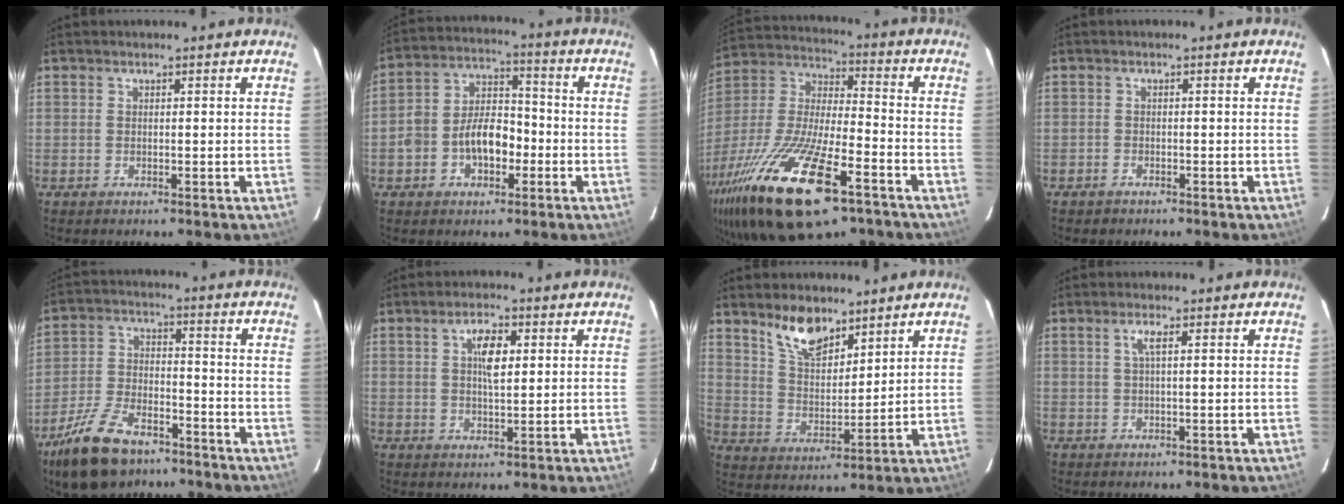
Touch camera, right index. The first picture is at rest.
{"total": 10.2, "force": [-3.2, 6.5, 7.2], "torque": [-0.139, 0.026, -0.050]}
{"total": 28.5, "force": [-16.4, 9.3, 21.3], "torque": [-0.426, -0.056, -0.286]}
{"total": 1.2, "force": [-0.9, 0.8, 0.0], "torque": [-0.002, 0.002, -0.014]}
{"total": 15.2, "force": [-10.7, 7.0, 8.1], "torque": [-0.180, -0.013, -0.192]}
{"total": 5.2, "force": [1.5, 2.0, 4.5], "torque": [-0.078, 0.006, 0.027]}
{"total": 9.5, "force": [7.0, 4.1, 5.0], "torque": [-0.083, 0.001, 0.137]}
{"total": 1.8, "force": [0.5, -0.2, 1.7], "torque": [-0.032, -0.001, 0.009]}